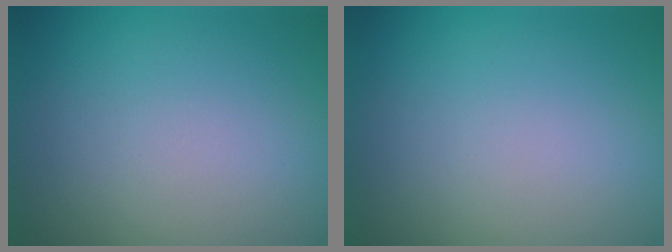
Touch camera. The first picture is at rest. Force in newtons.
{"total": 0.0}